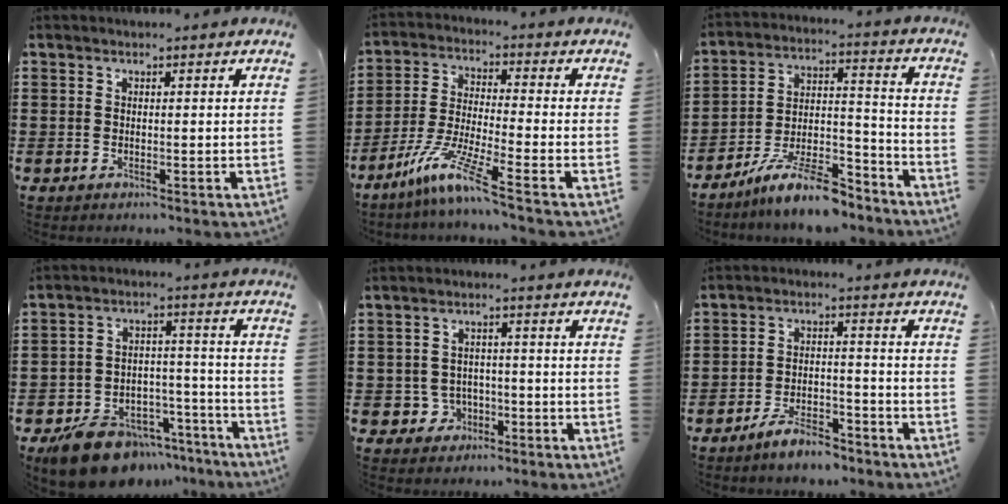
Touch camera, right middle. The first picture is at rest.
{"total": 8.4, "force": [-6.0, 0.1, 5.9], "torque": [-0.128, -0.016, -0.118]}
{"total": 11.0, "force": [-9.3, 1.6, 5.5], "torque": [-0.097, 0.026, -0.177]}
{"total": 9.9, "force": [-8.4, 4.4, 2.9], "torque": [-0.049, 0.044, -0.155]}
{"total": 3.1, "force": [-1.6, 2.6, 0.8], "torque": [-0.025, 0.005, -0.036]}
{"total": 5.5, "force": [-5.0, 1.1, 2.2], "torque": [-0.048, 0.004, -0.097]}